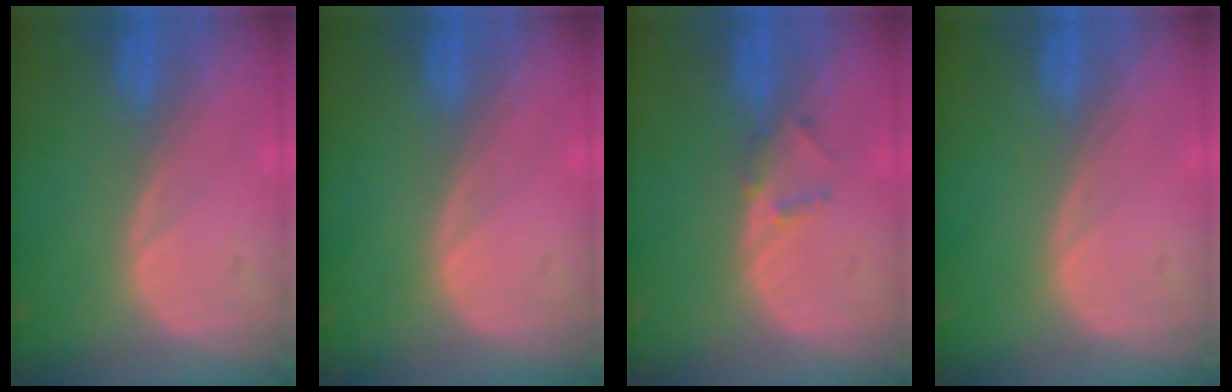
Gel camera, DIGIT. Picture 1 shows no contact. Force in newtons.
{"total": 0.0}
{"total": 1.8, "press": 1.5, "slide": 0.9}
{"total": 0.0}